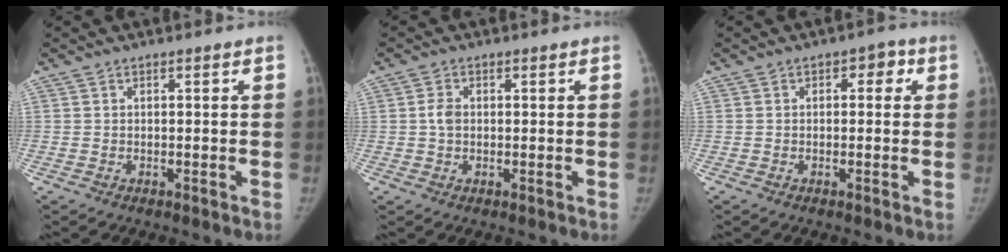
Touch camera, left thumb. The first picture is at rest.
{"total": 2.3, "force": [0.2, 1.7, 1.5], "torque": [-0.026, 0.002, 0.000]}
{"total": 3.0, "force": [0.7, 2.0, 2.2], "torque": [0.001, 0.005, -0.001]}